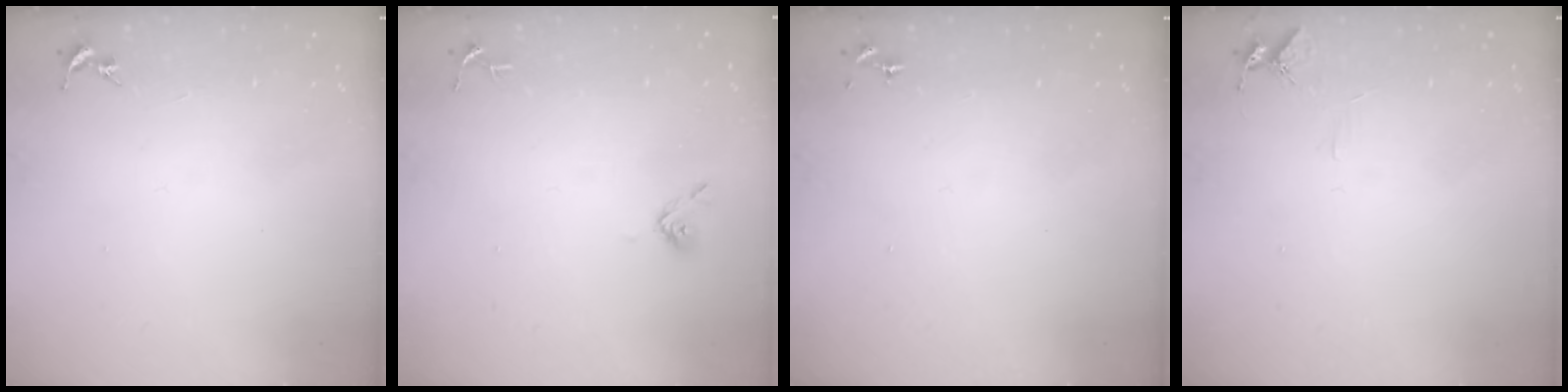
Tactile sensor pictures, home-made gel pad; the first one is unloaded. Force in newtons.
{"total": 4.8, "press": 4.8, "slide": 0.6}
{"total": 0.0}
{"total": 5.4, "press": 5.4, "slide": 0.6}